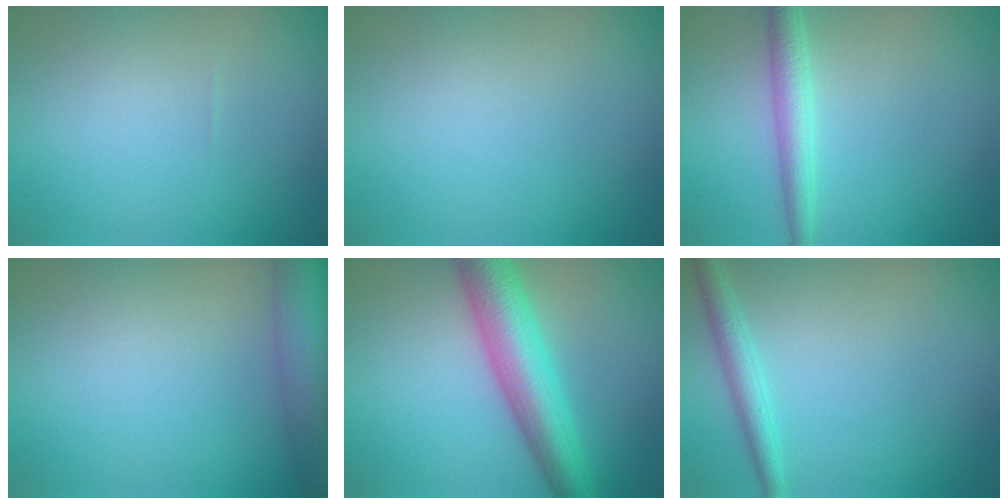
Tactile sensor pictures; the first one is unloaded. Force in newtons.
{"total": 0.0}
{"total": 2.5, "press": 2.5, "slide": 0.1}
{"total": 6.1, "press": 6.1, "slide": 0.3}
{"total": 6.9, "press": 6.9, "slide": 0.0}
{"total": 2.2, "press": 2.2, "slide": 0.1}